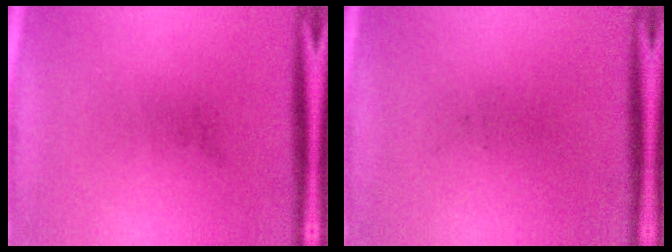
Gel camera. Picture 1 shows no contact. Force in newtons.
{"total": 0.0}